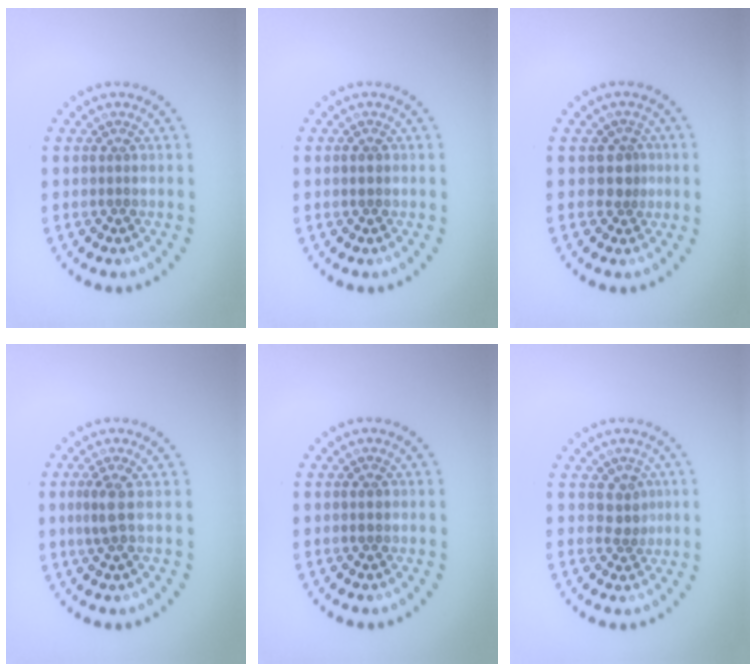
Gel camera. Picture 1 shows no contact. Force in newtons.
{"total": 1.0, "press": 0.9, "slide": 0.2}
{"total": 1.9, "press": 1.4, "slide": 1.3}
{"total": 1.8, "press": 1.5, "slide": 1.0}
{"total": 1.0, "press": 0.9, "slide": 0.2}
{"total": 1.9, "press": 1.4, "slide": 1.2}